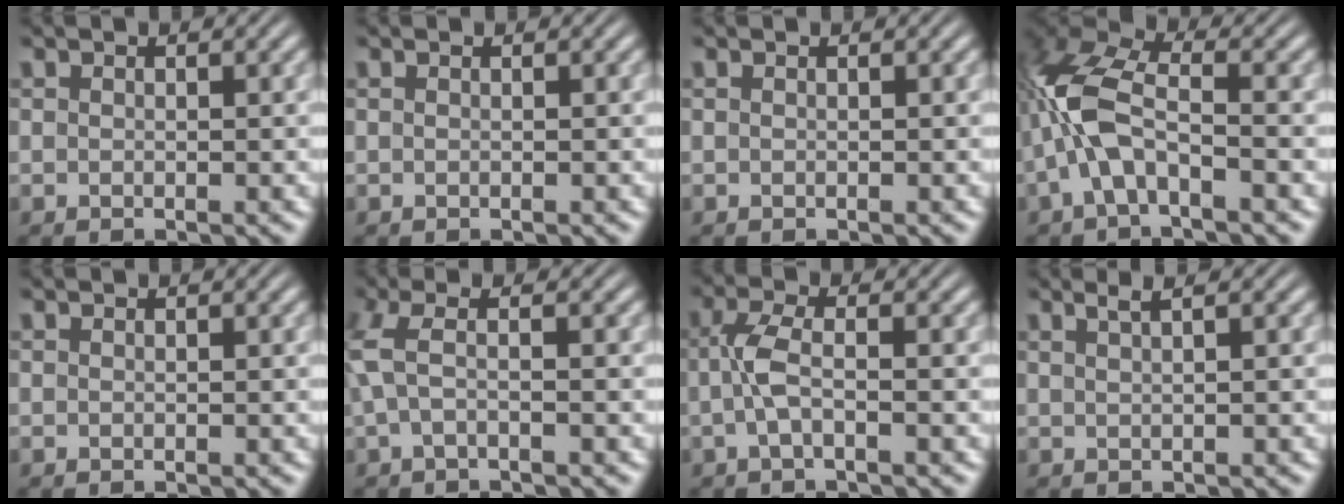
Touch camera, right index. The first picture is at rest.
{"total": 0.0}
{"total": 0.0}
{"total": 6.6, "force": [0.4, 4.0, 5.2], "torque": [-0.135, -0.006, 0.008]}
{"total": 0.0}
{"total": 3.3, "force": [0.3, 1.2, 3.0], "torque": [-0.074, 0.003, 0.008]}
{"total": 3.0, "force": [-0.6, 1.1, 2.8], "torque": [-0.066, -0.001, -0.010]}
{"total": 1.9, "force": [1.3, 0.1, 1.5], "torque": [-0.012, 0.009, 0.021]}